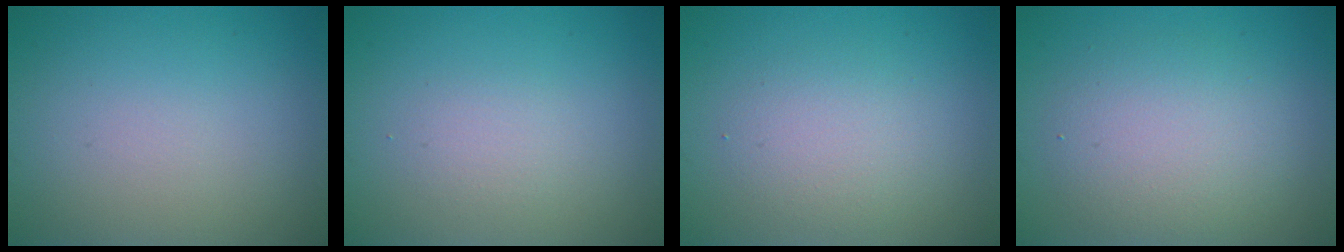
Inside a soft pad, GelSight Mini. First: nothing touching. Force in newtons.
{"total": 1.3, "press": 1.3, "slide": 0.1}
{"total": 2.6, "press": 2.6, "slide": 0.2}
{"total": 4.2, "press": 4.2, "slide": 0.1}